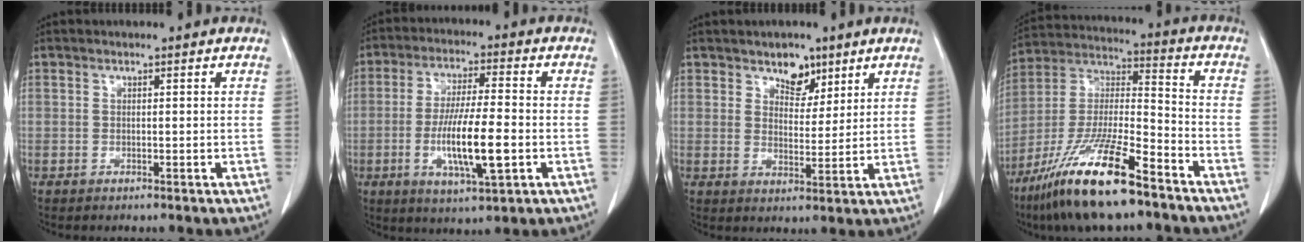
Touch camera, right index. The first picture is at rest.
{"total": 11.3, "force": [-2.7, 1.6, 10.9], "torque": [-0.204, -0.010, -0.047]}
{"total": 4.9, "force": [3.4, 2.8, 2.2], "torque": [-0.027, 0.001, 0.057]}
{"total": 18.4, "force": [-12.1, 2.6, 13.5], "torque": [-0.293, -0.031, -0.225]}